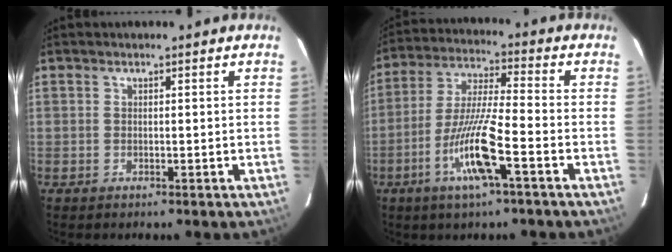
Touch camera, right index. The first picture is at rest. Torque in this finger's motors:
{"motor_torque": [1.70, -0.44, 0.83, 0.13]}